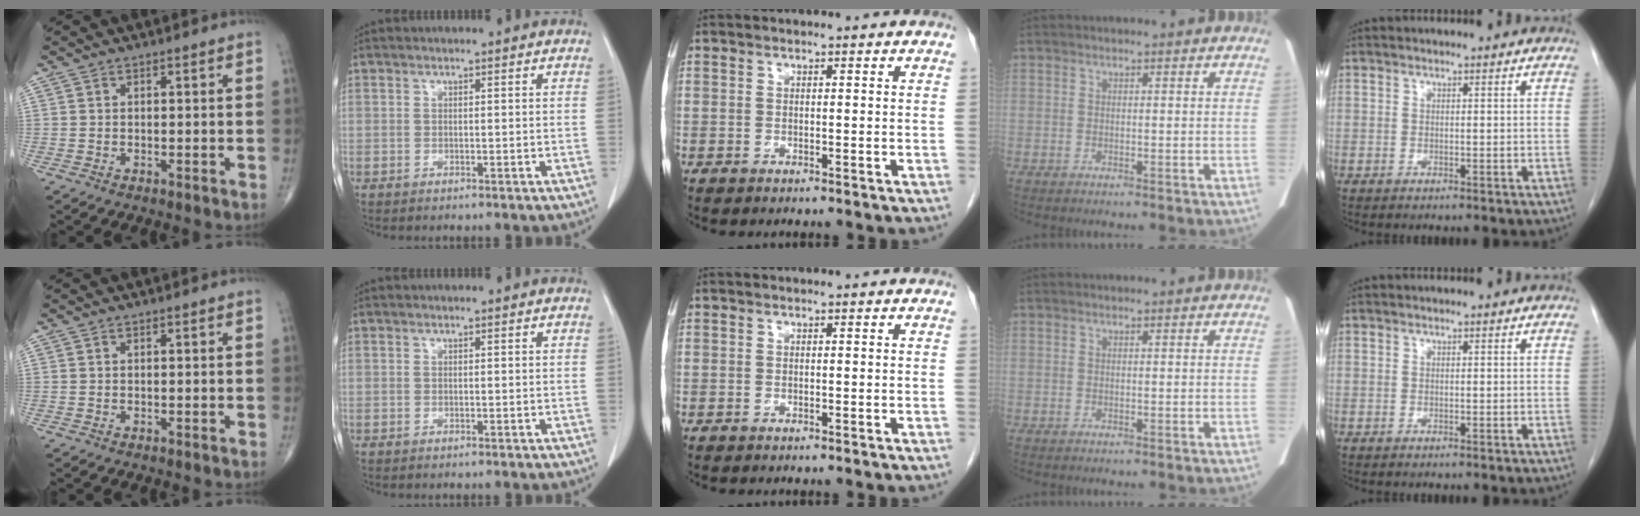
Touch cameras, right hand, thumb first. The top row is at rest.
{}